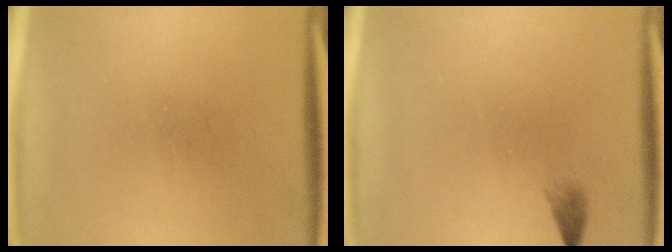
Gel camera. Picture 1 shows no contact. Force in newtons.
{"total": 1.0}